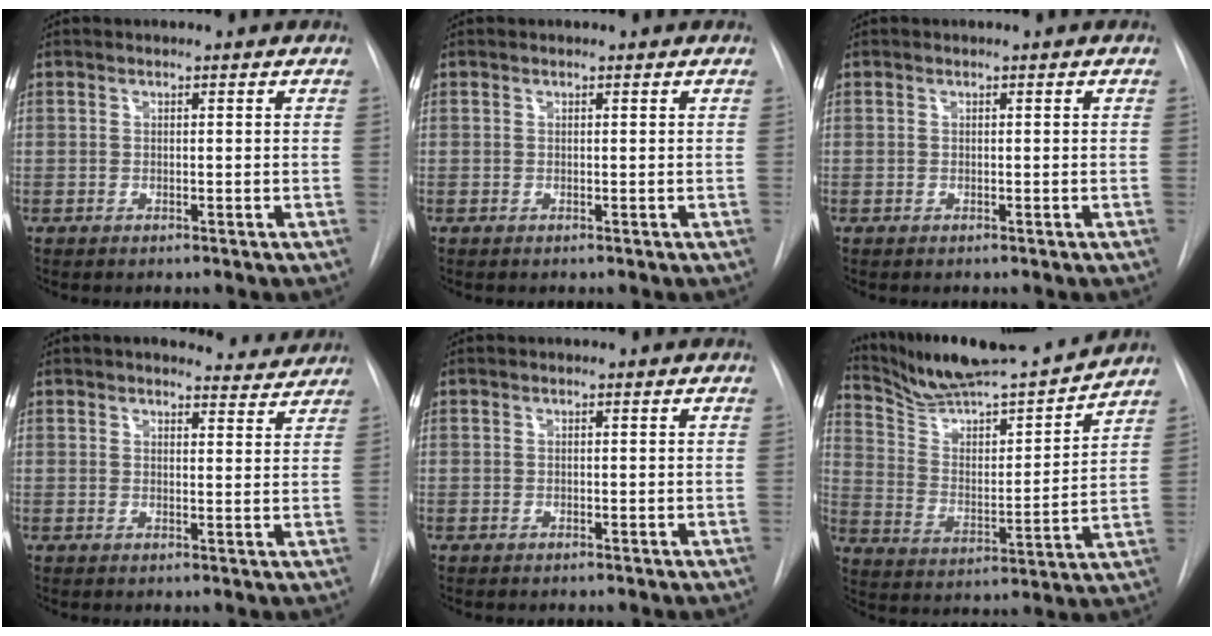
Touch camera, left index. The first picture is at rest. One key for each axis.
{"total": 0.6, "fx": 0.6, "fy": 0.2, "fz": 0.1, "tx": -0.006, "ty": 0.012, "tz": 0.008}
{"total": 0.0}
{"total": 6.0, "fx": 5.8, "fy": 1.6, "fz": 0.6, "tx": 0.008, "ty": -0.008, "tz": 0.052}
{"total": 0.0}
{"total": 18.5, "fx": 17.4, "fy": 0.8, "fz": 6.2, "tx": -0.111, "ty": -0.018, "tz": 0.281}